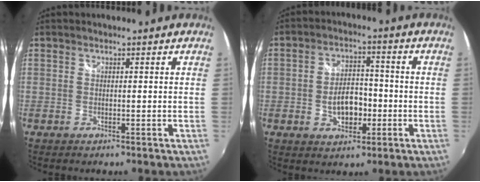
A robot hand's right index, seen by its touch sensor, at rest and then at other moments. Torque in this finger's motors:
{"motor_torque": [0.25, -0.13, 0.27, 0.06]}